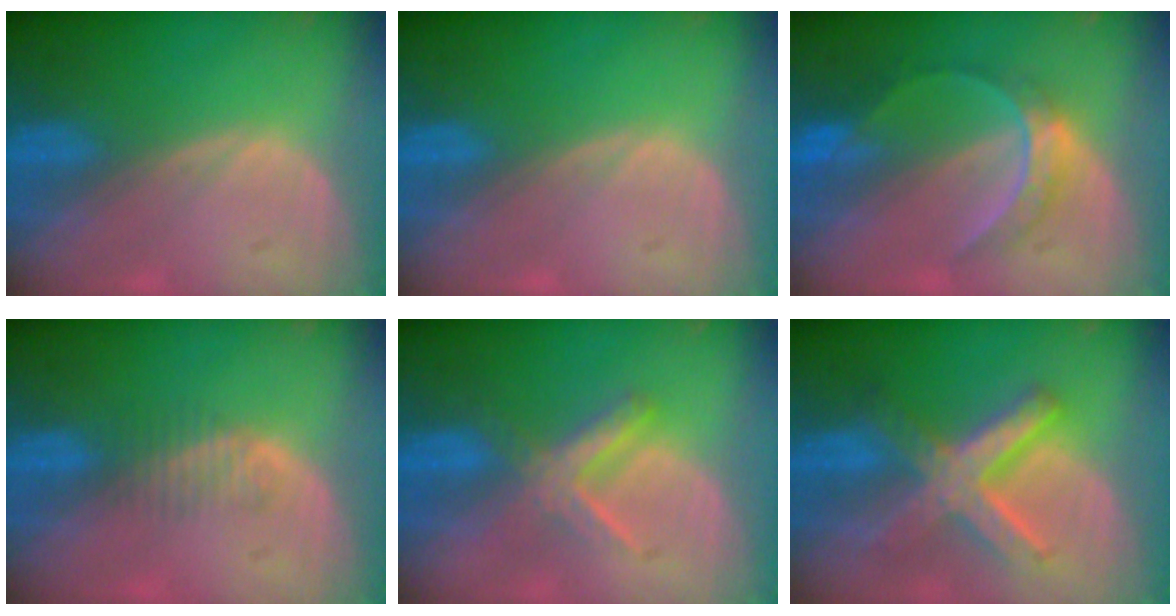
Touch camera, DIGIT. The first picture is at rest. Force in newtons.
{"total": 0.0}
{"total": 6.3, "press": 5.4, "slide": 3.2}
{"total": 2.2, "press": 2.0, "slide": 0.9}
{"total": 5.6, "press": 5.4, "slide": 1.1}
{"total": 9.0, "press": 9.0, "slide": 0.6}